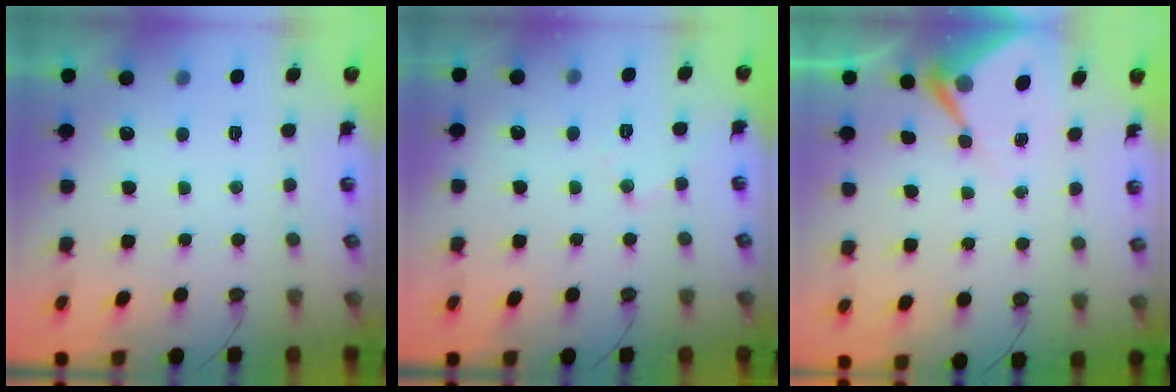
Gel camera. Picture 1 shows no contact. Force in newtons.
{"total": 6.4, "press": 6.3, "slide": 1.0}
{"total": 7.4, "press": 7.4, "slide": 0.4}